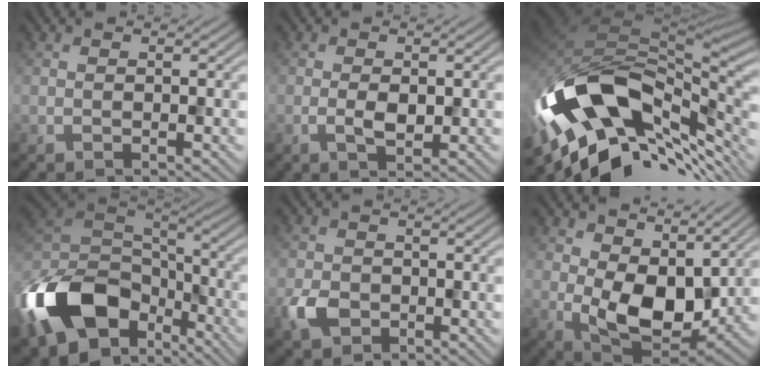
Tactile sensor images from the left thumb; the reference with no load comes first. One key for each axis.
{"total": 2.1, "fx": -0.3, "fy": 0.9, "fz": 1.8, "tx": -0.039, "ty": -0.001, "tz": -0.007}
{"total": 17.8, "fx": -5.0, "fy": 10.1, "fz": 13.8, "tx": -0.271, "ty": -0.020, "tz": -0.088}
{"total": 17.3, "fx": -7.8, "fy": 11.0, "fz": 10.8, "tx": -0.269, "ty": -0.036, "tz": -0.139}
{"total": 4.0, "fx": -1.9, "fy": 3.0, "fz": 1.9, "tx": -0.052, "ty": -0.008, "tz": -0.043}
{"total": 10.5, "fx": 2.0, "fy": 6.5, "fz": 8.0, "tx": -0.155, "ty": -0.013, "tz": 0.034}